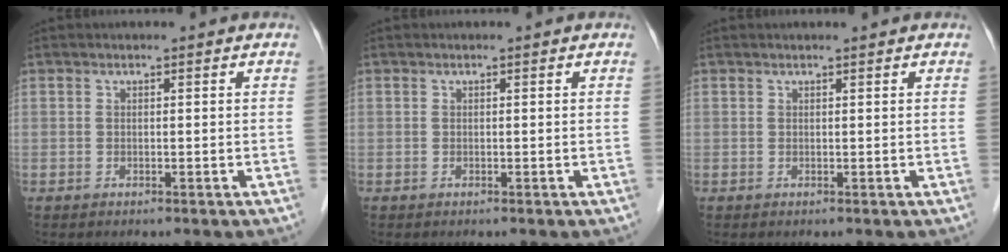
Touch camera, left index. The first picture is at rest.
{"total": 0.0}
{"total": 1.3, "force": [1.2, -0.1, 0.5], "torque": [-0.006, 0.009, 0.021]}